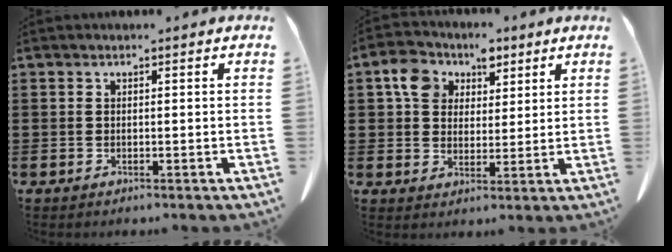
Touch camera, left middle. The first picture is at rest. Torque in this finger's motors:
{"motor_torque": [2.14, 0.00, 0.54, 0.10]}